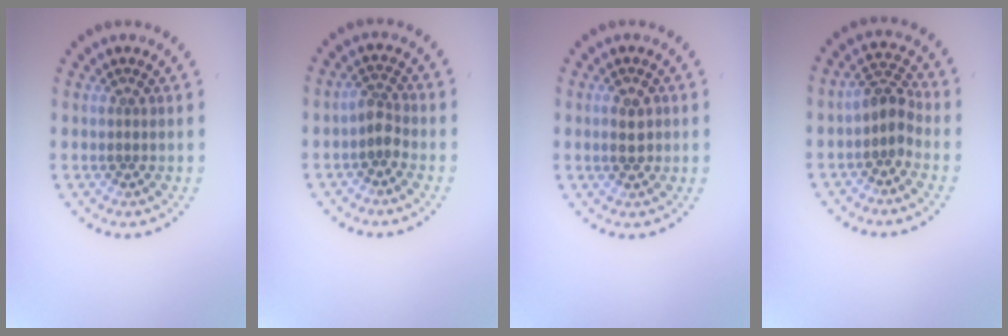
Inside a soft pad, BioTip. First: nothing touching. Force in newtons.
{"total": 1.7, "press": 1.4, "slide": 1.0}
{"total": 2.0, "press": 2.0, "slide": 0.1}
{"total": 2.5, "press": 2.1, "slide": 1.5}